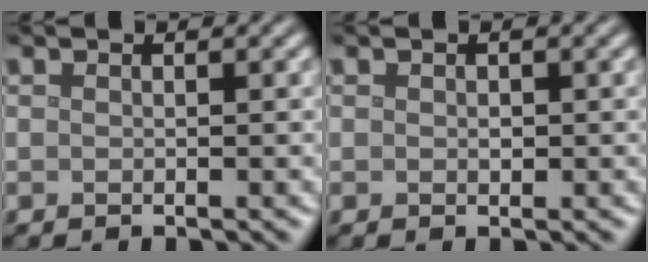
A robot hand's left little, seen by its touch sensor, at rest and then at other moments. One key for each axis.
{"total": 0.6, "fx": 0.1, "fy": 0.4, "fz": 0.4, "tx": -0.004, "ty": -0.002, "tz": 0.000}